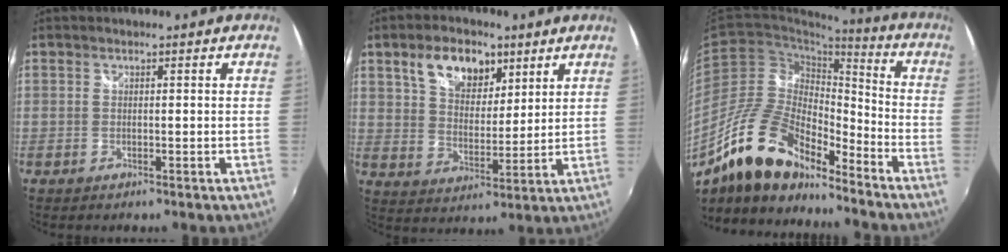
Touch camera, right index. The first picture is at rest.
{"total": 11.1, "force": [6.2, 6.5, 6.5], "torque": [-0.114, 0.020, 0.110]}
{"total": 16.8, "force": [-12.8, 5.9, 9.0], "torque": [-0.175, 0.007, -0.242]}